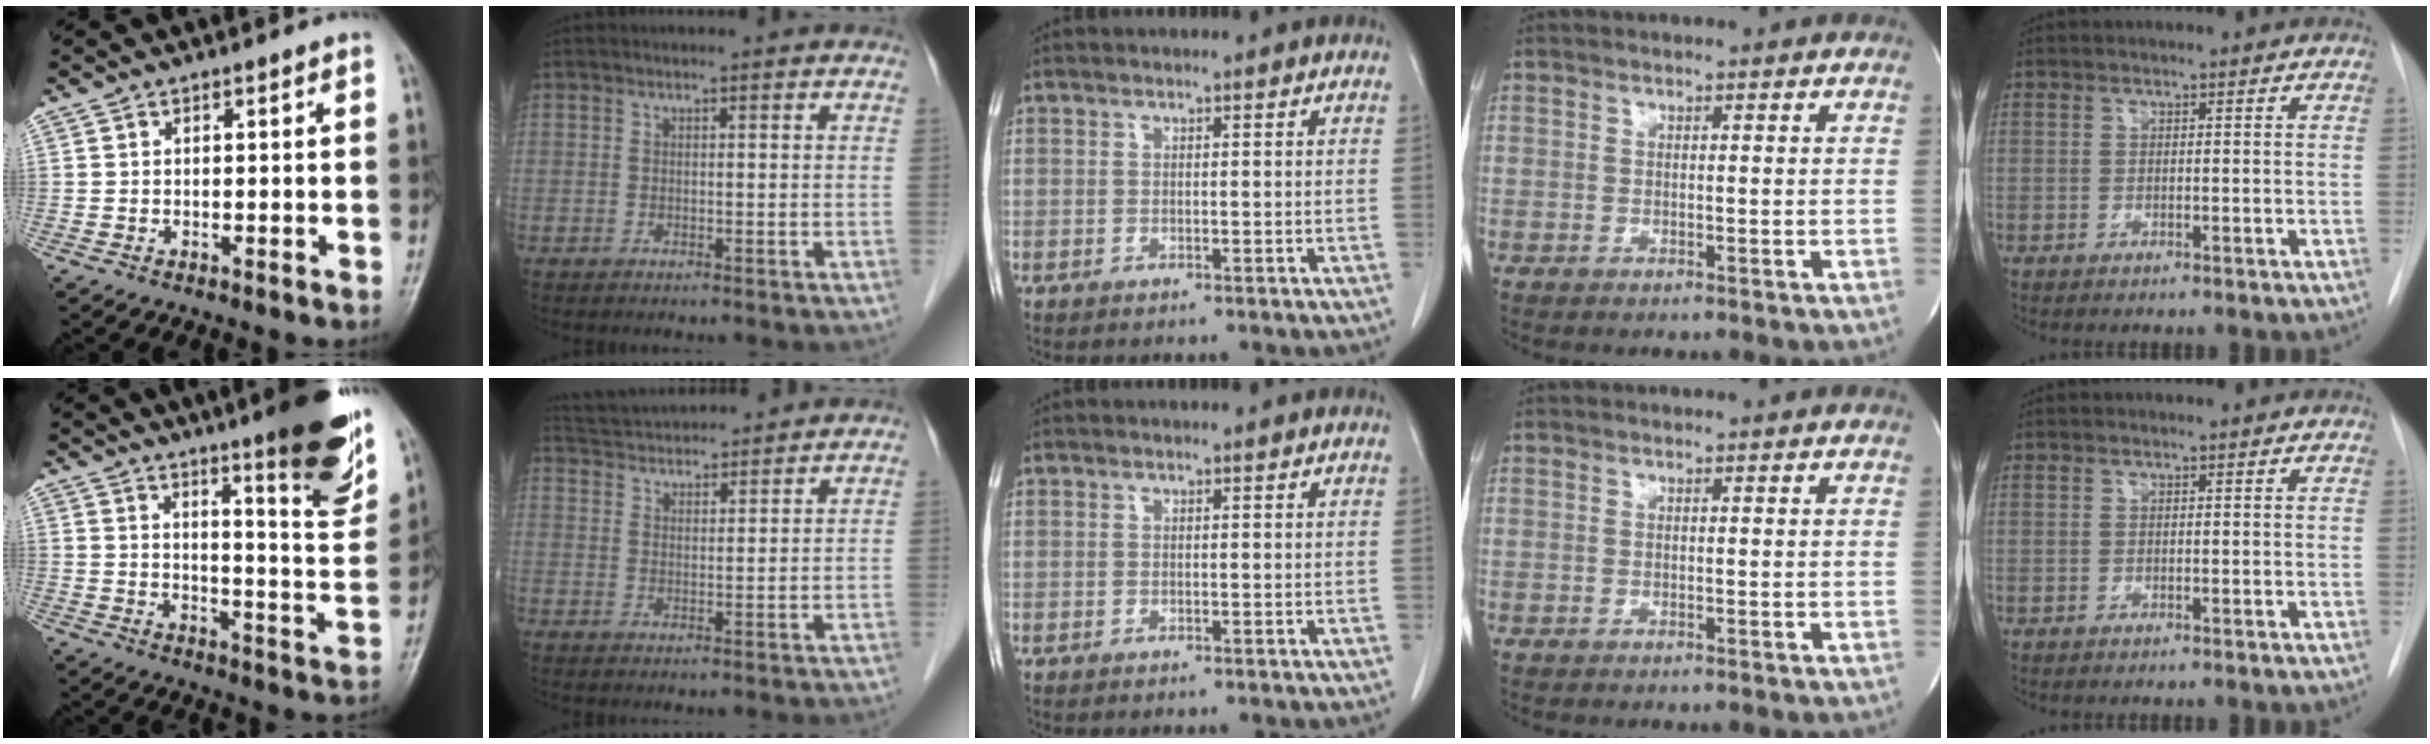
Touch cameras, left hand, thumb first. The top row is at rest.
{"thumb": {"total": 17.6, "force": [11.5, 2.6, 13.0], "torque": [-0.145, -0.075, 0.158]}, "index": {"total": 9.4, "force": [9.1, 0.9, 2.0], "torque": [-0.045, 0.031, 0.147]}}